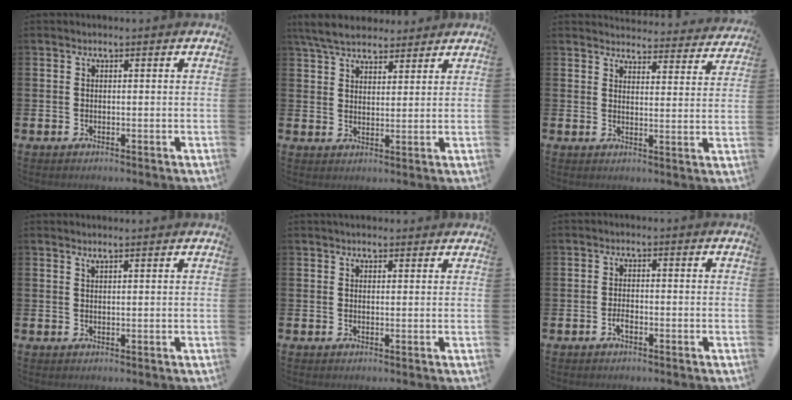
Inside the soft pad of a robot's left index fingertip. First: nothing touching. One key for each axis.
{"total": 6.1, "fx": 5.6, "fy": 1.7, "fz": 1.6, "tx": -0.055, "ty": -0.013, "tz": 0.106}
{"total": 3.9, "fx": 3.8, "fy": 0.6, "fz": 0.0, "tx": -0.001, "ty": -0.031, "tz": 0.066}
{"total": 1.2, "fx": 1.1, "fy": -0.1, "fz": 0.1, "tx": 0.000, "ty": -0.003, "tz": 0.021}
{"total": 1.6, "fx": 1.5, "fy": 0.5, "fz": 0.1, "tx": 0.007, "ty": -0.002, "tz": 0.025}
{"total": 1.5, "fx": -0.8, "fy": 0.6, "fz": 1.1, "tx": -0.027, "ty": 0.003, "tz": -0.013}